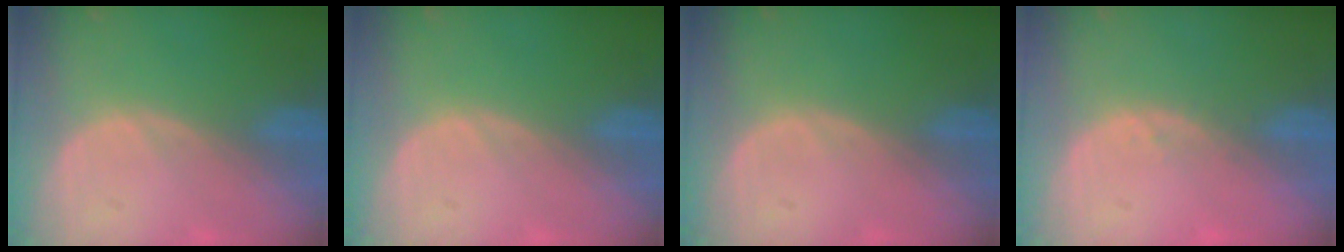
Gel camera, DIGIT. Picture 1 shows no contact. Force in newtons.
{"total": 0.0}
{"total": 0.0}
{"total": 1.0, "press": 0.9, "slide": 0.3}